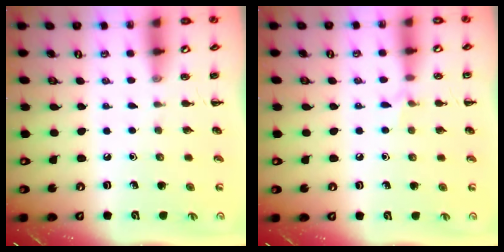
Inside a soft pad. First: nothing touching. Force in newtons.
{"total": 5.0, "press": 4.7, "slide": 1.7}